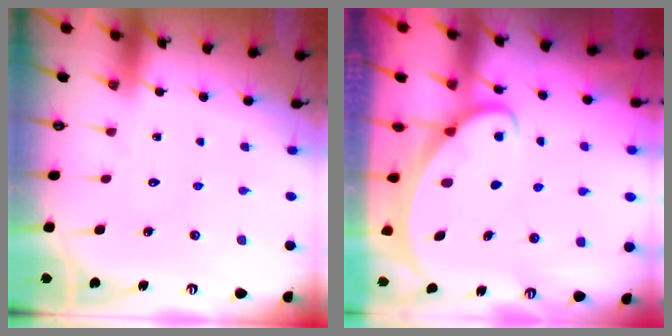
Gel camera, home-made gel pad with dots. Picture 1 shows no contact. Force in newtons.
{"total": 2.1, "press": 2.1, "slide": 0.2}